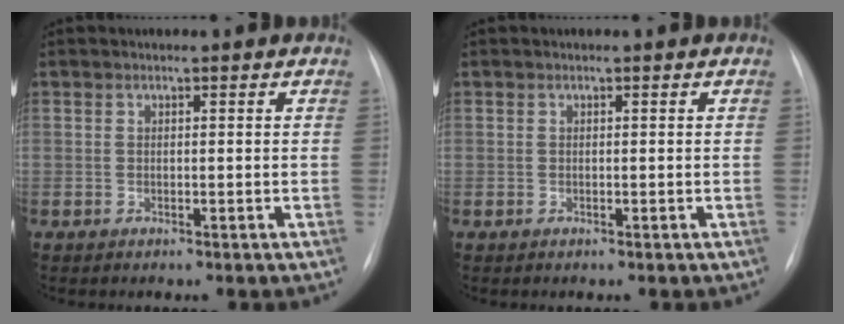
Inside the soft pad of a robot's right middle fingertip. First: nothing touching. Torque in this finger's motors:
{"motor_torque": [0.72, -1.22, 0.03, 0.01]}